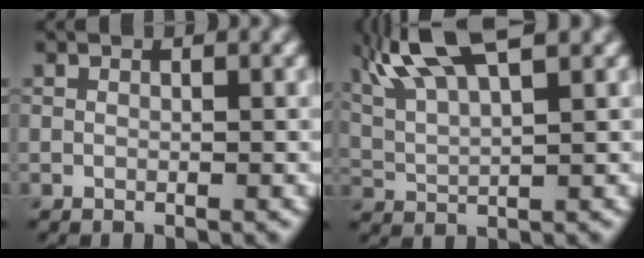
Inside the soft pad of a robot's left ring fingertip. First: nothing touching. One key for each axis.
{"total": 7.8, "fx": 4.9, "fy": 2.0, "fz": 5.7, "tx": -0.108, "ty": 0.026, "tz": 0.086}